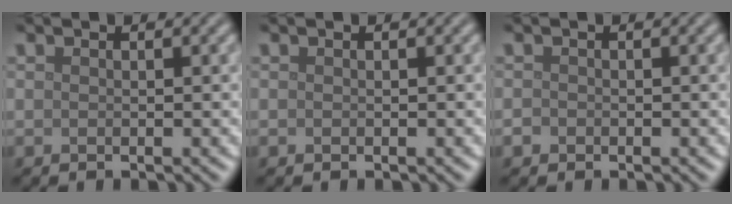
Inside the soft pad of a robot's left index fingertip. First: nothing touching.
{"total": 0.0}
{"total": 0.6, "force": [-0.3, 0.5, 0.1], "torque": [0.000, -0.003, -0.008]}